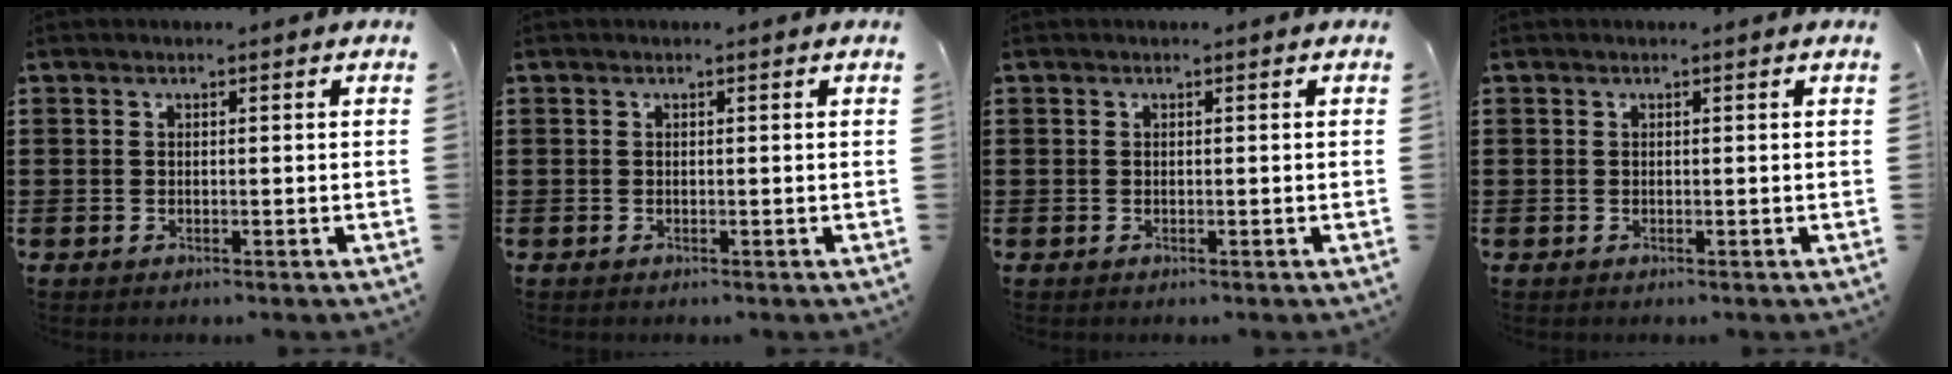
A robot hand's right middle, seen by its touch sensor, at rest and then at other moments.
{"total": 0.0}
{"total": 0.0}
{"total": 0.0}